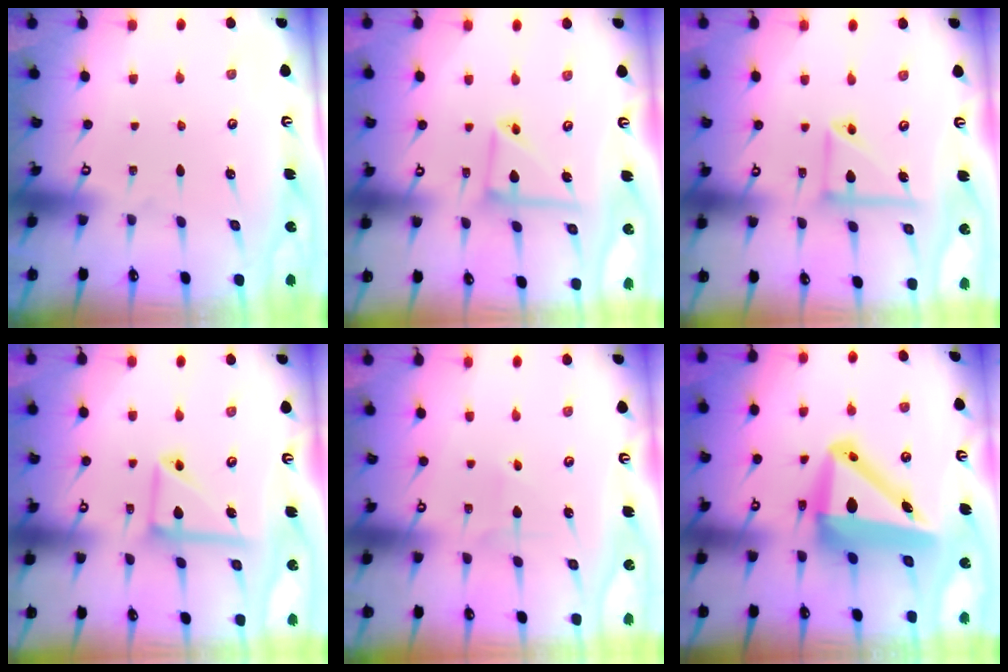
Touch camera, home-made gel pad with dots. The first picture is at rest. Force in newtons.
{"total": 9.2, "press": 9.2, "slide": 0.8}
{"total": 10.4, "press": 10.4, "slide": 0.9}
{"total": 11.2, "press": 11.1, "slide": 1.1}
{"total": 1.6, "press": 1.6, "slide": 0.1}
{"total": 13.0, "press": 12.6, "slide": 3.4}